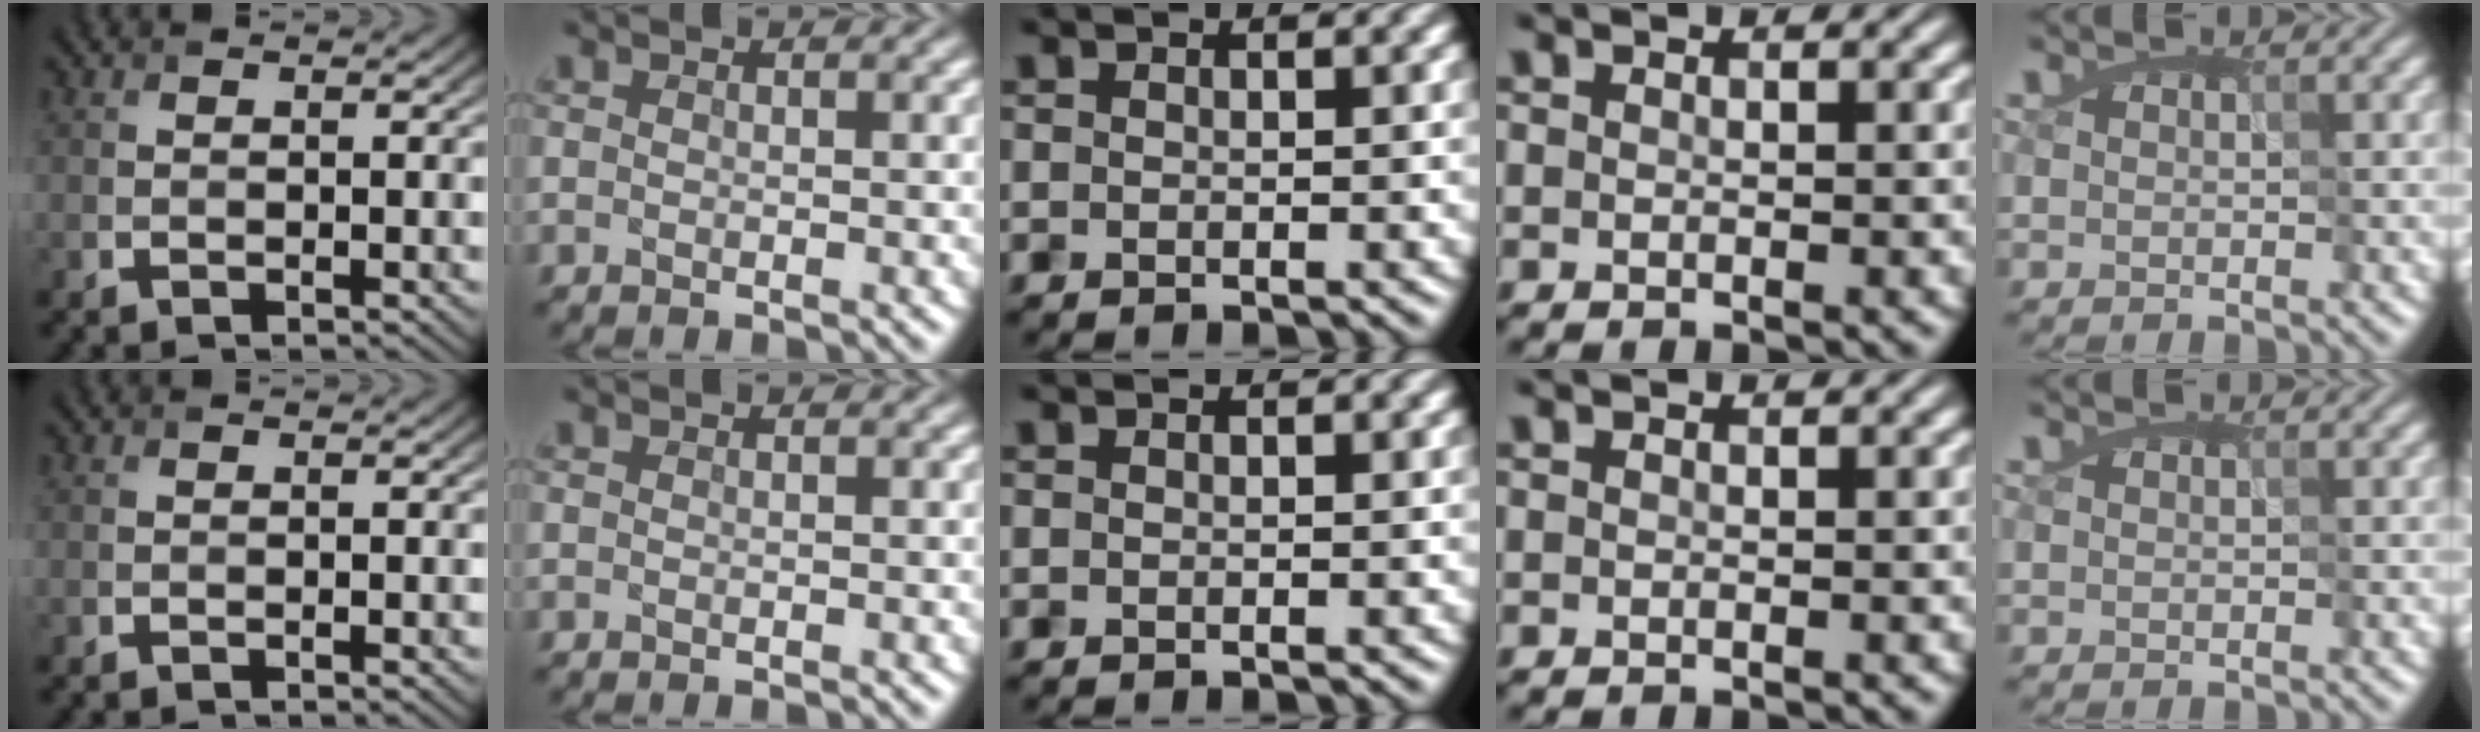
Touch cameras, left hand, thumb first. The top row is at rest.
{}